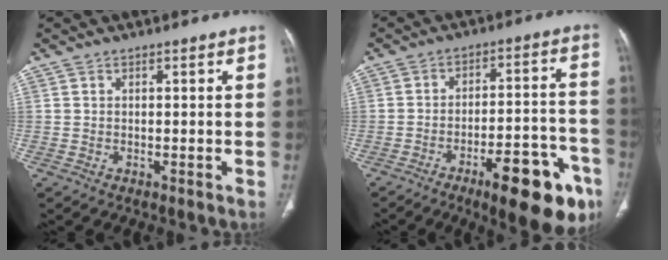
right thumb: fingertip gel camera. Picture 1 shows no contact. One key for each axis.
{"total": 18.2, "fx": -9.9, "fy": 6.0, "fz": 14.0, "tx": -0.139, "ty": 0.065, "tz": -0.132}